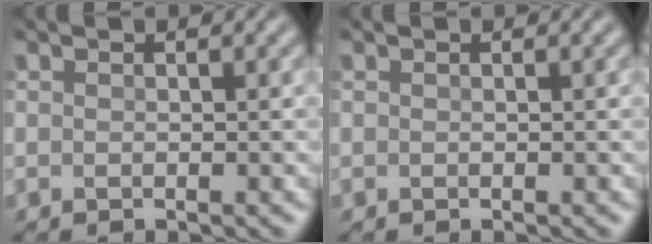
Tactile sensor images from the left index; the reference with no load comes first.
{"total": 0.0}